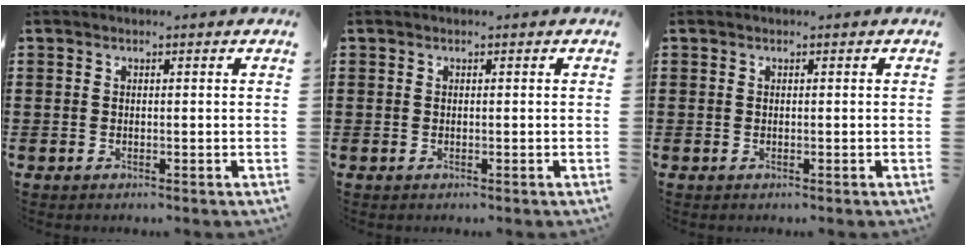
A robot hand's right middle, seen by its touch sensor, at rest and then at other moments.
{"total": 0.0}
{"total": 0.0}